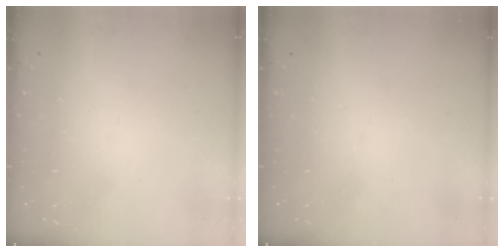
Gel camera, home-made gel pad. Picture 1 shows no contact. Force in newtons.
{"total": 0.0}